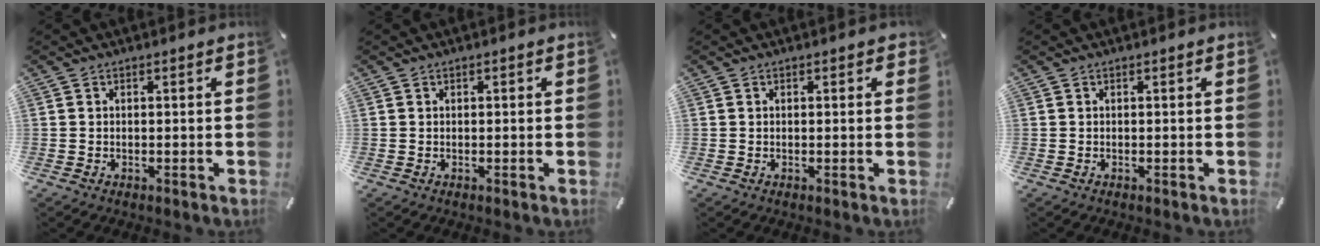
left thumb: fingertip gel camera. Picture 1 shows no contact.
{"total": 0.0}
{"total": 0.7, "force": [0.2, 0.5, 0.4], "torque": [0.001, 0.001, 0.001]}
{"total": 0.0}